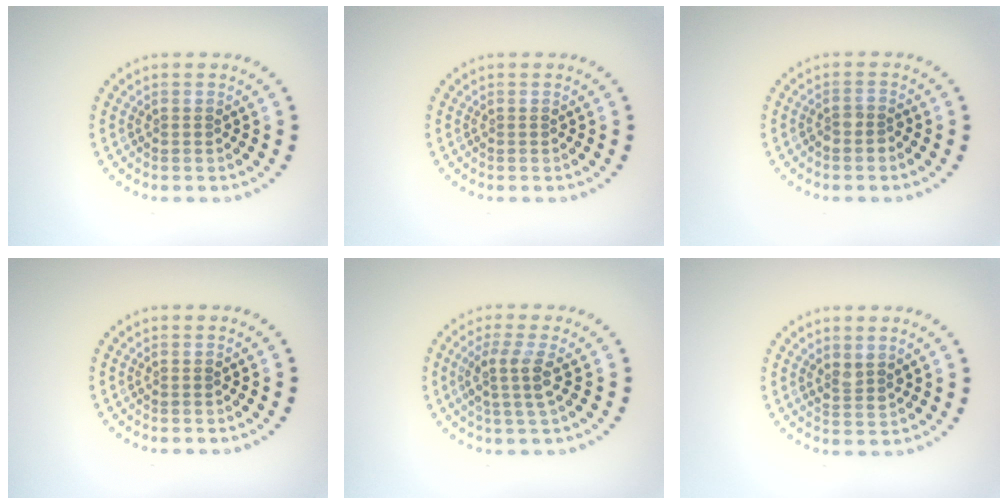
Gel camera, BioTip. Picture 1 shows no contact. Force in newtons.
{"total": 0.0}
{"total": 1.4, "press": 1.2, "slide": 0.8}
{"total": 0.0}
{"total": 2.7, "press": 2.1, "slide": 1.7}
{"total": 1.4, "press": 1.2, "slide": 0.8}